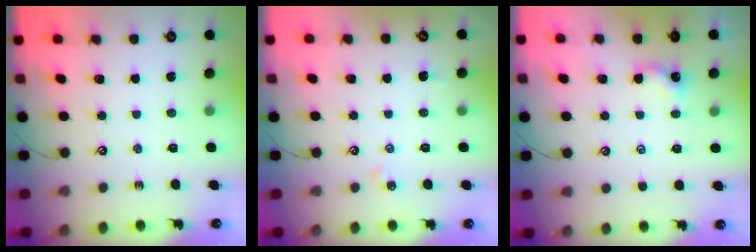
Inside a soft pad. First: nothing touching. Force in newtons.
{"total": 2.8, "press": 2.7, "slide": 0.4}
{"total": 0.7, "press": 0.7, "slide": 0.3}